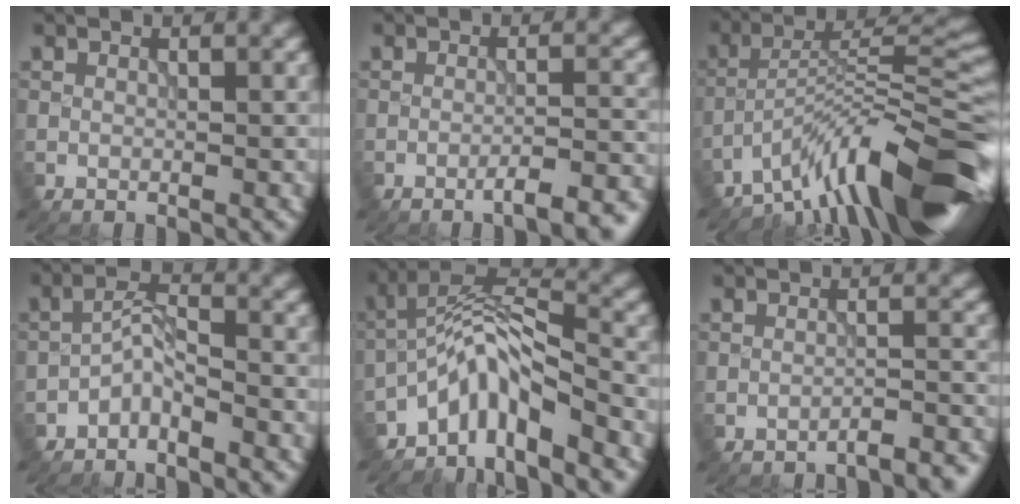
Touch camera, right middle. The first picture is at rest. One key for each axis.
{"total": 4.6, "fx": -2.9, "fy": 1.0, "fz": 3.5, "tx": -0.044, "ty": 0.008, "tz": -0.041}
{"total": 12.4, "fx": -8.4, "fy": 2.3, "fz": 8.8, "tx": -0.125, "ty": 0.022, "tz": -0.146}
{"total": 2.1, "fx": -1.6, "fy": 0.6, "fz": 1.2, "tx": -0.026, "ty": 0.012, "tz": -0.037}
{"total": 5.9, "fx": -3.9, "fy": 1.8, "fz": 4.1, "tx": -0.064, "ty": 0.009, "tz": -0.080}
{"total": 3.1, "fx": -2.7, "fy": 0.6, "fz": 1.4, "tx": -0.011, "ty": 0.008, "tz": -0.038}